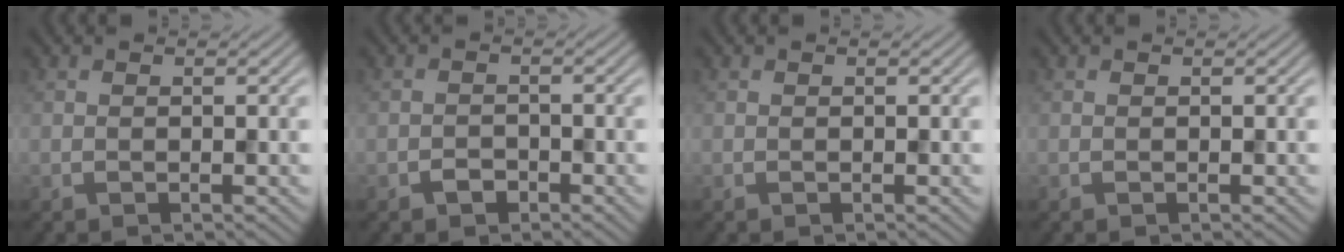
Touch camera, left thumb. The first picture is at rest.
{"total": 1.7, "force": [-1.1, 1.1, 0.6], "torque": [-0.008, 0.001, -0.024]}
{"total": 0.0}
{"total": 0.0}